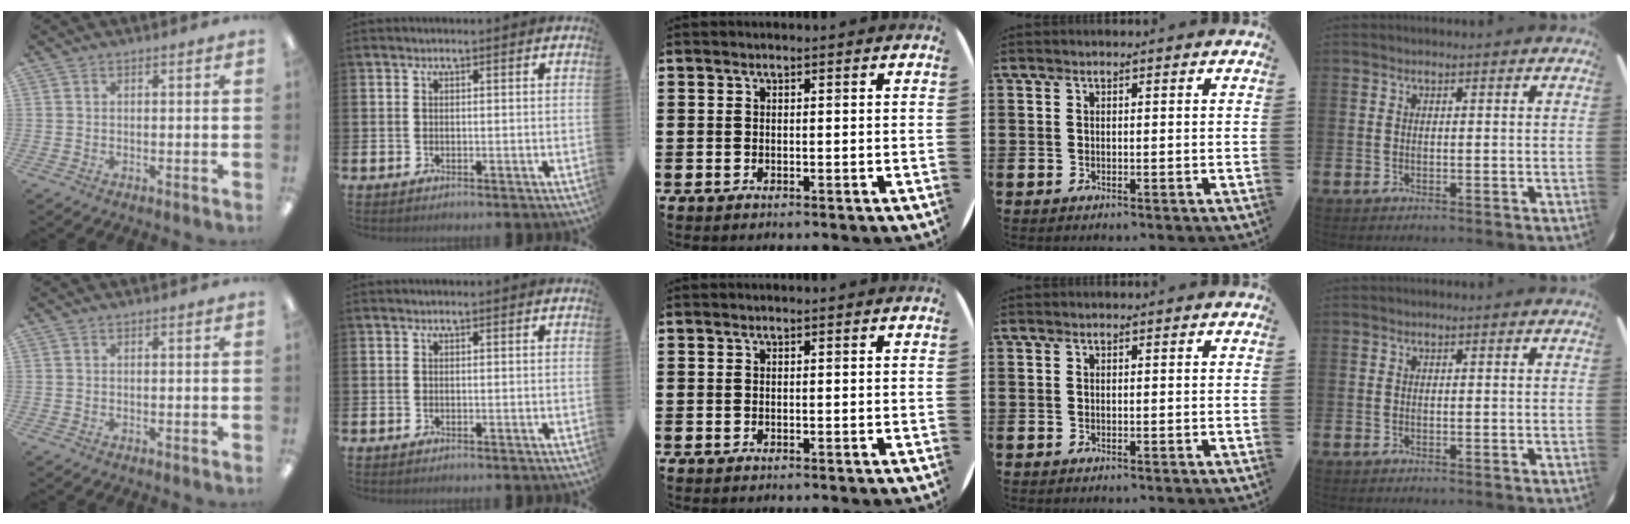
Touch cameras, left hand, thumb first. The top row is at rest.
{}